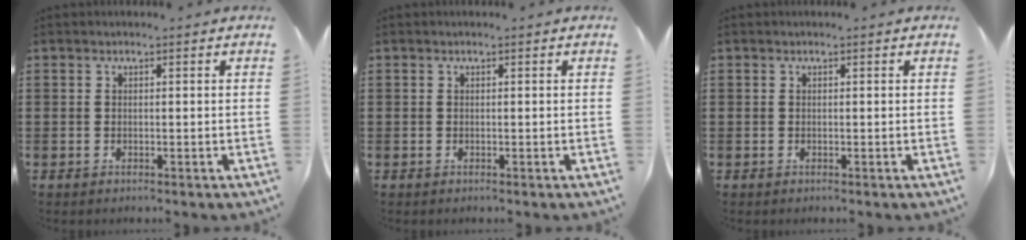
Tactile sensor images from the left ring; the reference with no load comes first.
{"total": 0.0}
{"total": 0.0}